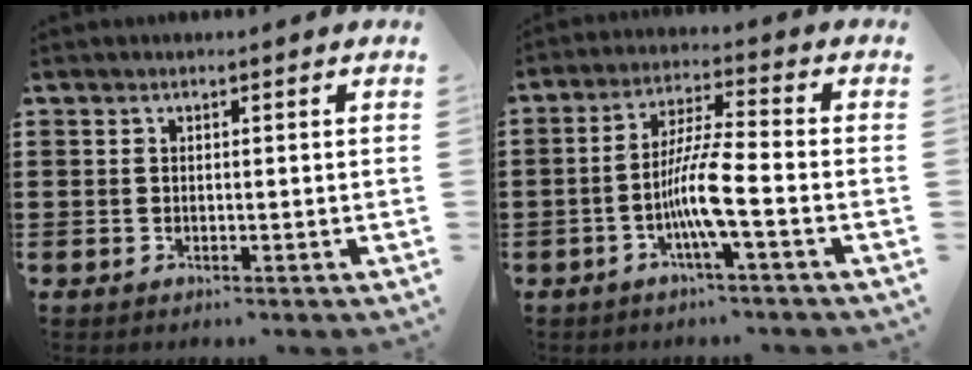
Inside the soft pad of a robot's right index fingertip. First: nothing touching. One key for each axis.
{"total": 7.9, "fx": -2.7, "fy": 0.7, "fz": 7.3, "tx": -0.152, "ty": -0.009, "tz": -0.058}